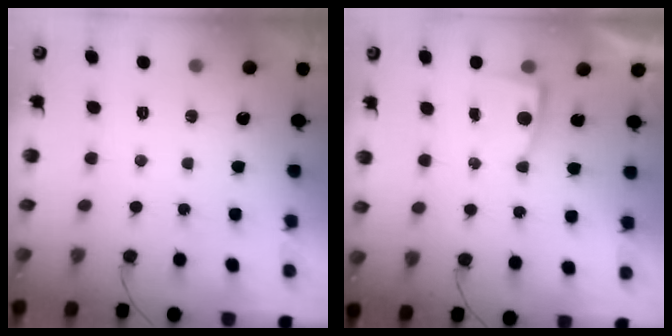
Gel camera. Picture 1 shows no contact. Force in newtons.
{"total": 2.2, "press": 2.2, "slide": 0.3}